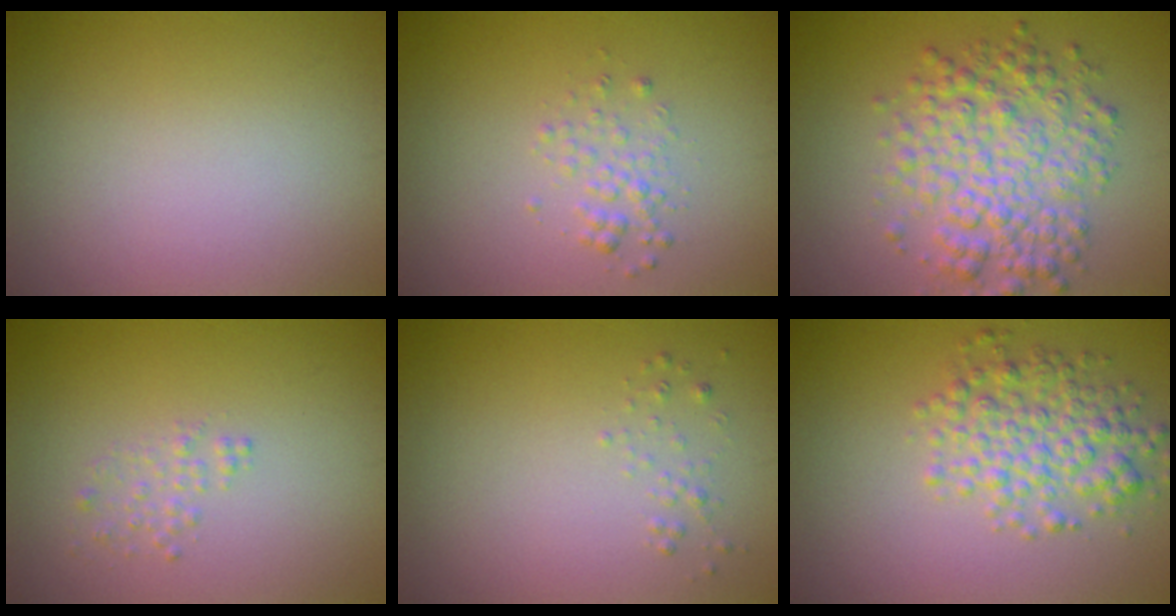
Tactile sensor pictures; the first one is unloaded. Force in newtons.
{"total": 1.5, "press": 1.5, "slide": 0.1}
{"total": 5.9, "press": 5.9, "slide": 0.0}
{"total": 1.1, "press": 1.1, "slide": 0.0}
{"total": 0.7, "press": 0.7, "slide": 0.1}
{"total": 4.2, "press": 4.2, "slide": 0.0}